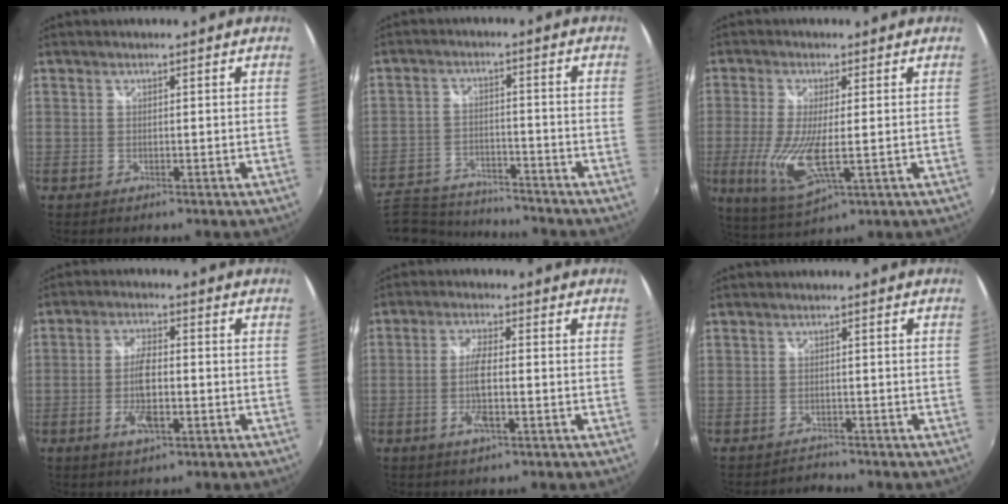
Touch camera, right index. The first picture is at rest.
{"total": 15.0, "force": [-13.2, 5.2, 4.9], "torque": [-0.134, -0.008, -0.208]}
{"total": 10.2, "force": [-1.6, 2.5, 9.8], "torque": [-0.211, -0.022, -0.026]}
{"total": 6.9, "force": [-2.1, 2.6, 6.0], "torque": [-0.122, -0.003, -0.038]}
{"total": 5.8, "force": [-1.7, 1.1, 5.4], "torque": [-0.110, -0.004, -0.032]}
{"total": 1.9, "force": [-1.7, 0.8, -0.6], "torque": [0.003, 0.007, -0.030]}